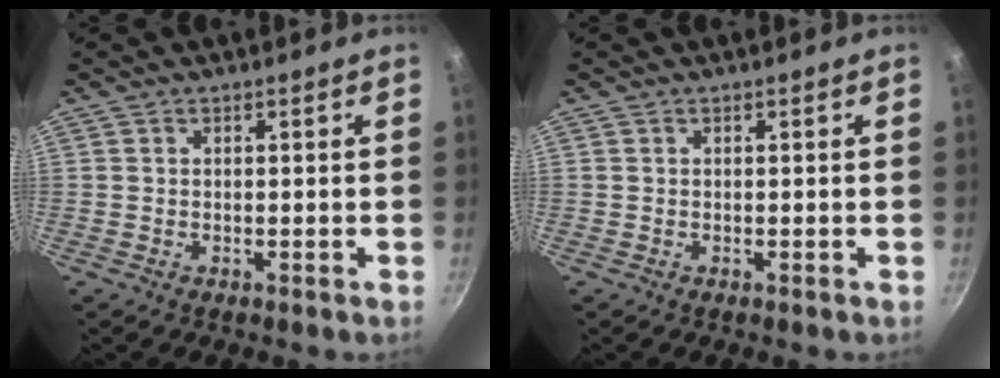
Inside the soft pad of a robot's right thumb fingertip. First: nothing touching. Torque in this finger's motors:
{"motor_torque": [0.00, 0.01, -0.17, 0.23, 0.00]}